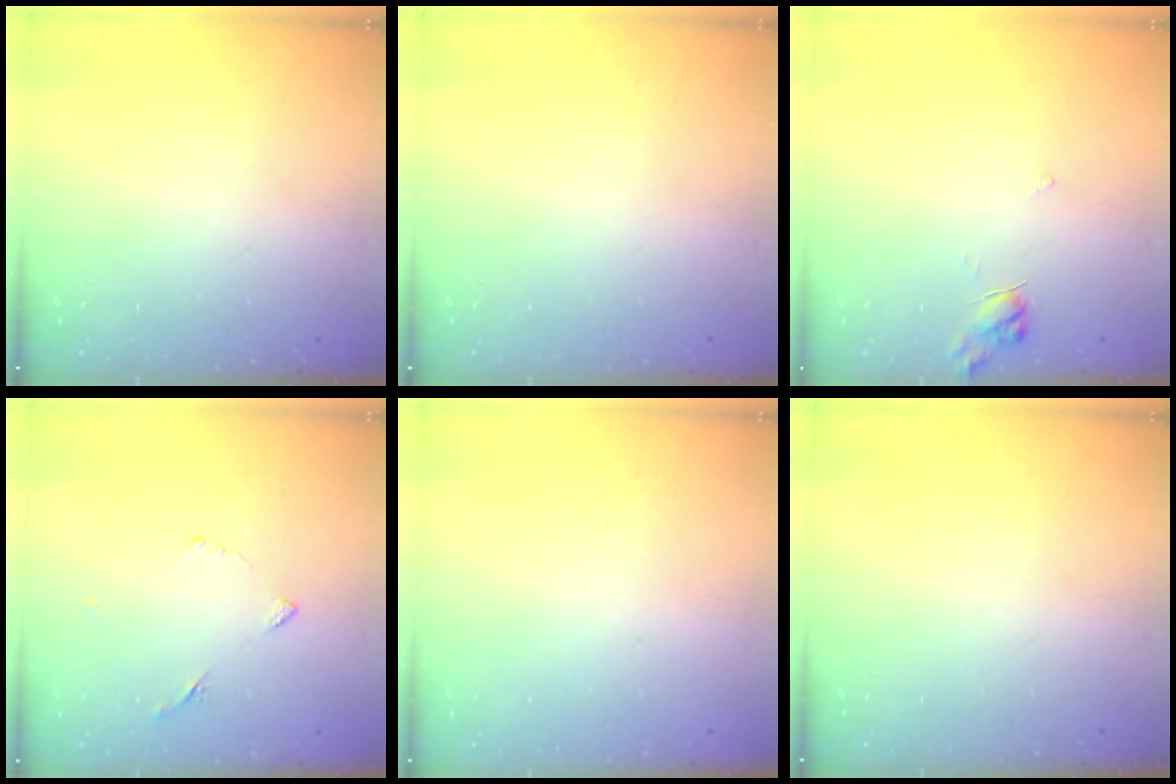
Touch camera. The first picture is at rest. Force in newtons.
{"total": 0.0}
{"total": 5.1, "press": 5.1, "slide": 0.4}
{"total": 4.6, "press": 4.6, "slide": 0.6}
{"total": 2.0, "press": 2.0, "slide": 0.1}
{"total": 0.0}